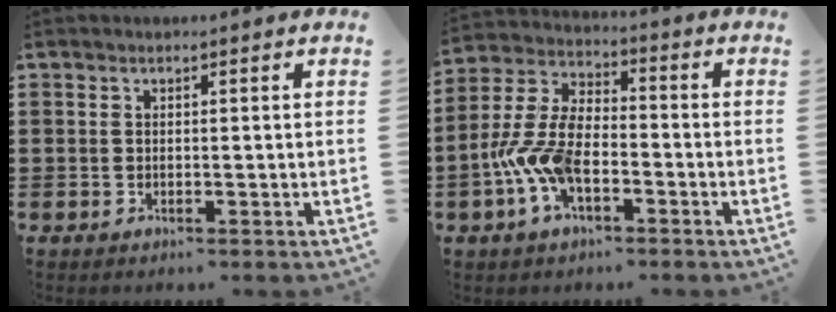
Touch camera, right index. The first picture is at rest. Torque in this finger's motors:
{"motor_torque": [2.14, 0.00, 0.43, 0.21]}